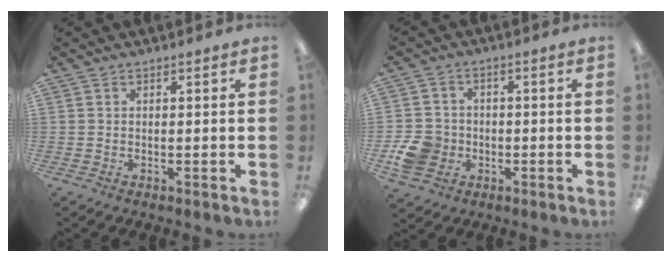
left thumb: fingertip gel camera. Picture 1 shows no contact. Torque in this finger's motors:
{"motor_torque": [-0.09, 0.13, 0.02, -0.01, 0.01]}